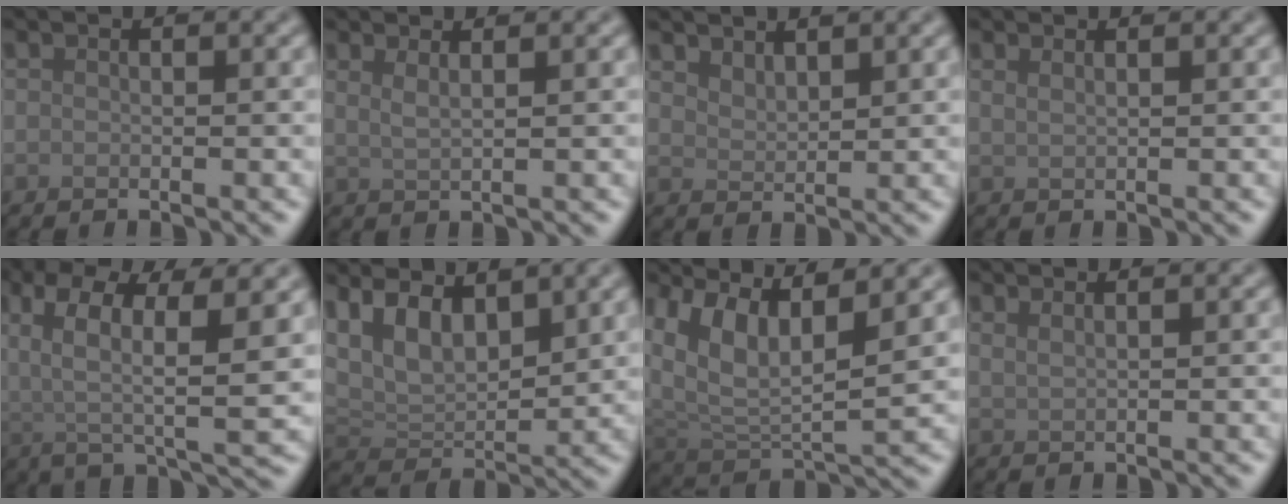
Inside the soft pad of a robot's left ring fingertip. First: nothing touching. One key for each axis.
{"total": 1.9, "fx": 1.1, "fy": 0.7, "fz": 1.3, "tx": -0.015, "ty": -0.002, "tz": 0.013}
{"total": 2.0, "fx": 1.8, "fy": 0.4, "fz": 0.6, "tx": -0.009, "ty": 0.000, "tz": 0.037}
{"total": 1.1, "fx": 0.8, "fy": 0.4, "fz": 0.6, "tx": -0.006, "ty": -0.003, "tz": 0.011}
{"total": 8.7, "fx": 2.4, "fy": 3.4, "fz": 7.6, "tx": -0.152, "ty": -0.001, "tz": 0.035}
{"total": 7.1, "fx": 3.5, "fy": 4.0, "fz": 4.8, "tx": -0.093, "ty": -0.003, "tz": 0.065}
{"total": 8.2, "fx": 4.6, "fy": 3.2, "fz": 6.0, "tx": -0.123, "ty": -0.001, "tz": 0.089}
{"total": 1.5, "fx": 1.1, "fy": 0.6, "fz": 0.8, "tx": -0.008, "ty": 0.000, "tz": 0.015}